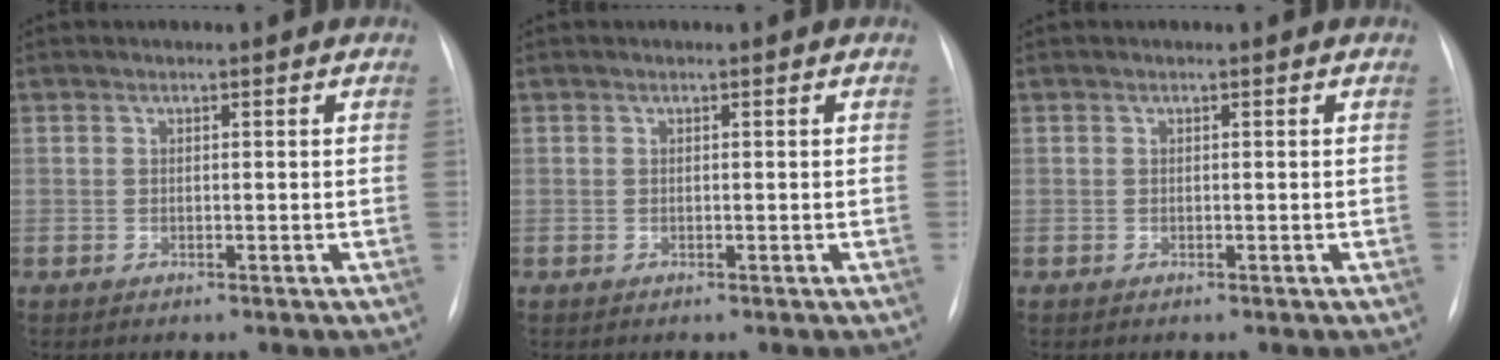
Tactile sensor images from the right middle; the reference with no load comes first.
{"total": 0.0}
{"total": 0.0}